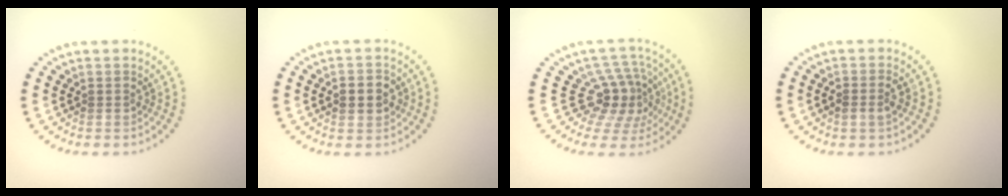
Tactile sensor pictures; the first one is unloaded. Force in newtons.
{"total": 2.5, "press": 2.4, "slide": 0.2}
{"total": 4.1, "press": 3.0, "slide": 2.8}
{"total": 1.4, "press": 1.4, "slide": 0.3}